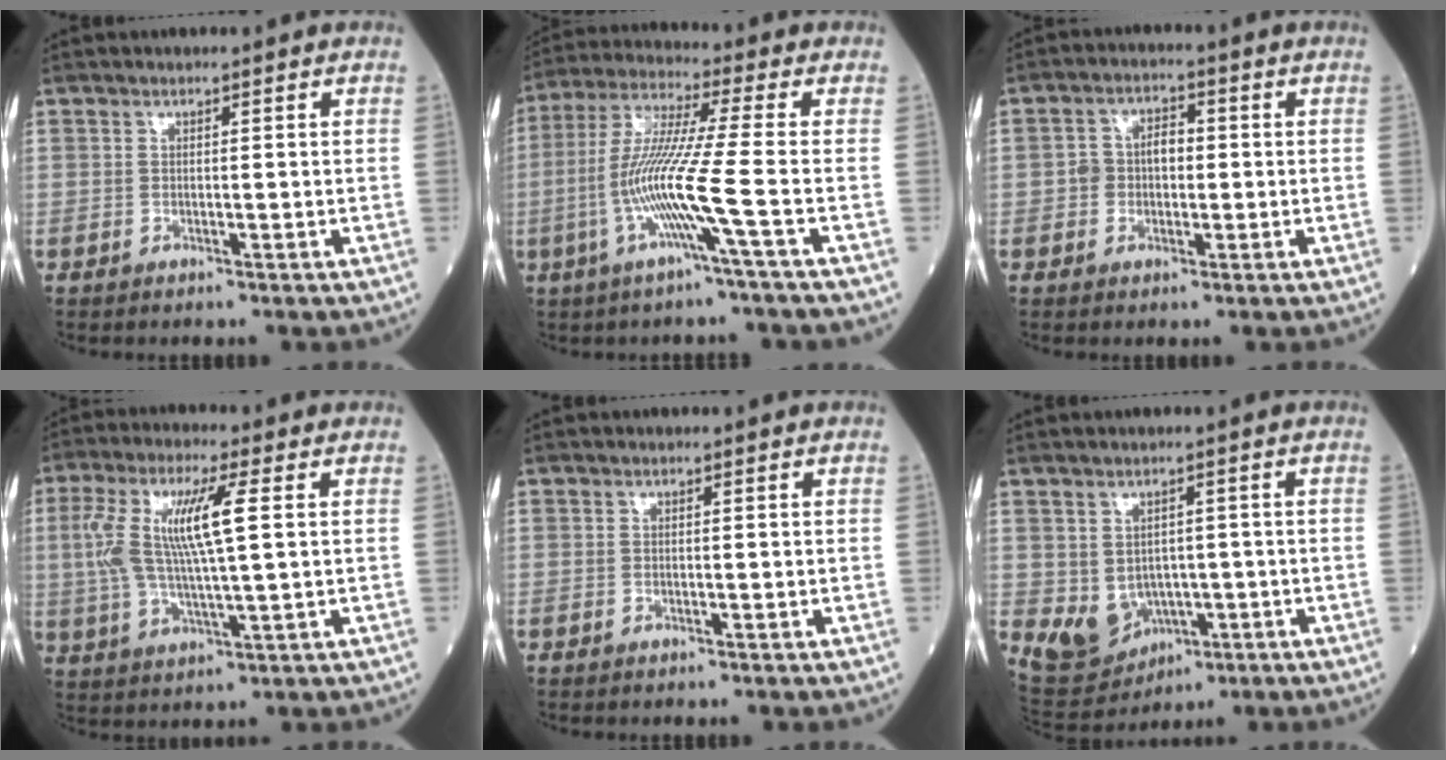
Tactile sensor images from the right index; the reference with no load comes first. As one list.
[{"total": 11.0, "force": [-3.4, -1.9, 10.3], "torque": [-0.213, -0.004, -0.072]}, {"total": 4.2, "force": [0.0, 3.0, 3.0], "torque": [-0.051, 0.020, 0.001]}, {"total": 11.3, "force": [2.0, 1.6, 11.0], "torque": [-0.236, 0.012, 0.038]}, {"total": 0.0}, {"total": 7.0, "force": [-1.3, 5.9, 3.6], "torque": [-0.064, 0.007, 0.001]}]